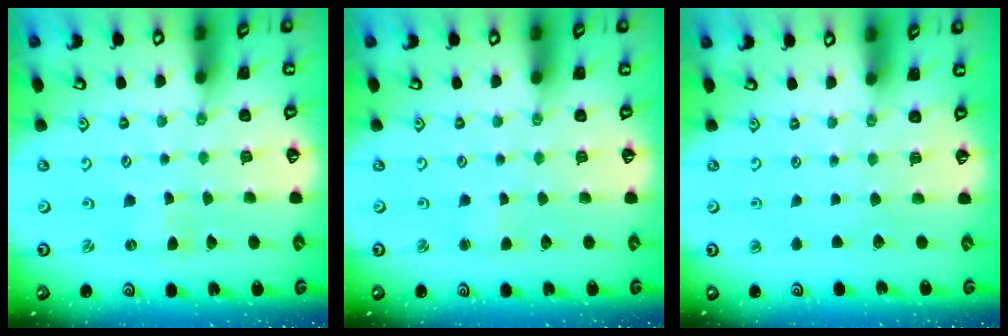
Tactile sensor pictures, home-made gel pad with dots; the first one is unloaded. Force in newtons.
{"total": 1.0, "press": 0.9, "slide": 0.1}
{"total": 0.0}